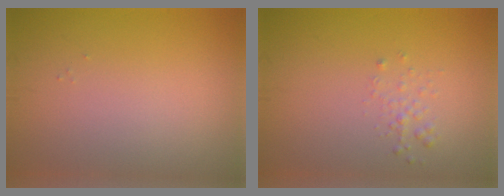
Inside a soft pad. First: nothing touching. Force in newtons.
{"total": 1.0, "press": 1.0, "slide": 0.1}